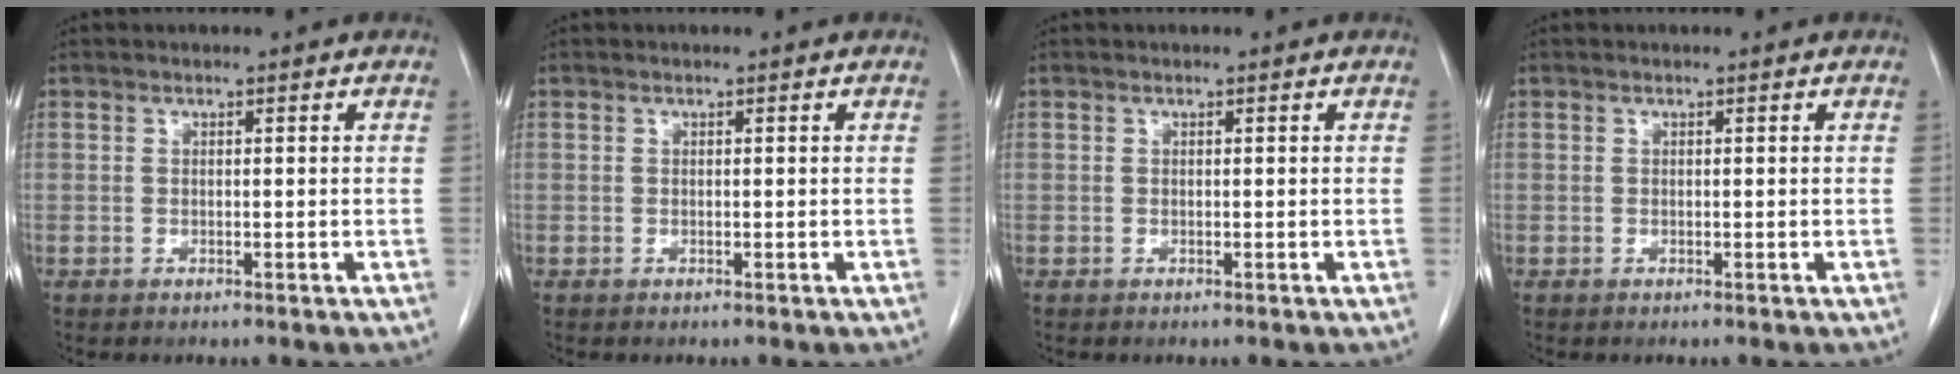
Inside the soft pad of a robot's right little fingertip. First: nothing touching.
{"total": 0.0}
{"total": 0.0}
{"total": 0.0}